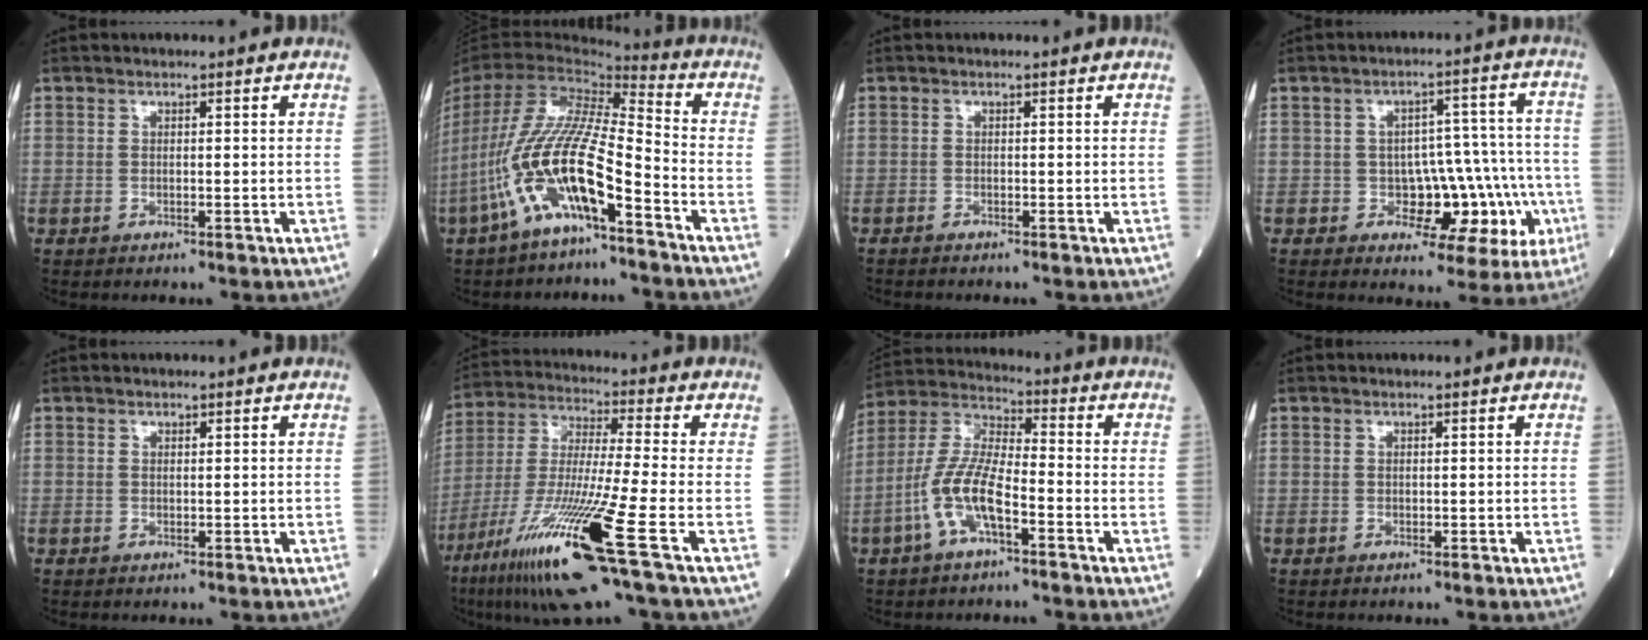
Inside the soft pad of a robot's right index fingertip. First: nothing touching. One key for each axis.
{"total": 18.1, "fx": -8.3, "fy": 3.9, "fz": 15.6, "tx": -0.344, "ty": -0.009, "tz": -0.155}
{"total": 1.2, "fx": -1.1, "fy": 0.1, "fz": 0.4, "tx": -0.011, "ty": -0.003, "tz": -0.017}
{"total": 10.9, "fx": -3.4, "fy": 5.9, "fz": 8.5, "tx": -0.086, "ty": 0.033, "tz": -0.036}
{"total": 0.0}
{"total": 18.8, "fx": -9.5, "fy": -0.8, "fz": 16.2, "tx": -0.341, "ty": -0.051, "tz": -0.181}
{"total": 10.1, "fx": -4.2, "fy": 2.8, "fz": 8.8, "tx": -0.203, "ty": 0.010, "tz": -0.083}
{"total": 0.0}